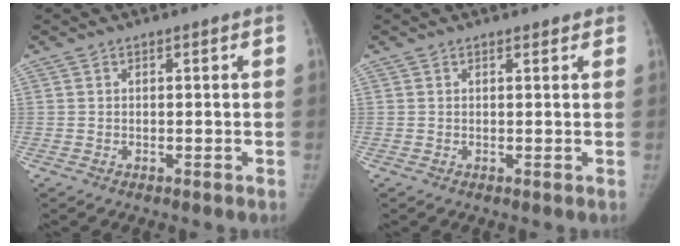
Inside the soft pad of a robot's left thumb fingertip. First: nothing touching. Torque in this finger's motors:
{"motor_torque": [-0.20, -0.10, -0.22, -0.06, -0.02]}